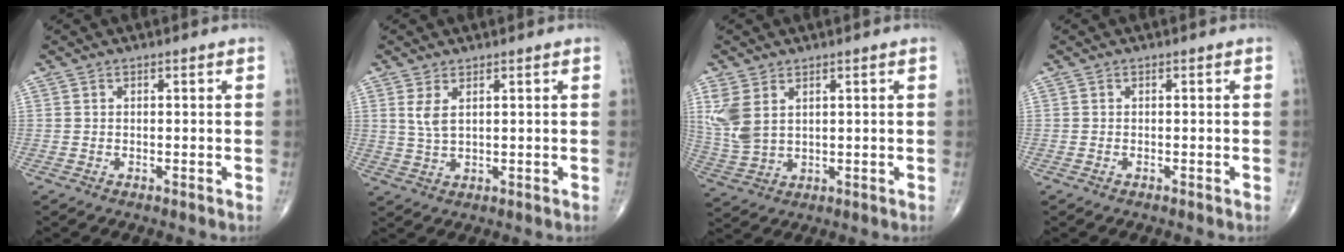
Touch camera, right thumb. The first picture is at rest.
{"total": 3.4, "force": [1.4, 1.5, 2.8], "torque": [-0.059, -0.006, 0.037]}
{"total": 7.7, "force": [2.9, 4.7, 5.4], "torque": [-0.129, -0.005, 0.071]}
{"total": 0.0}